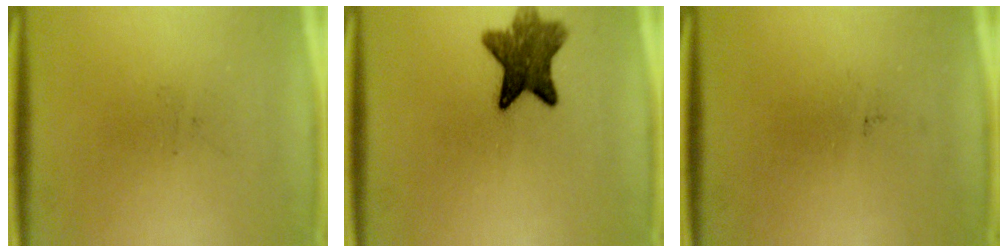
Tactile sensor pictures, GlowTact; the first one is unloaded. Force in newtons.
{"total": 8.5}
{"total": 0.0}